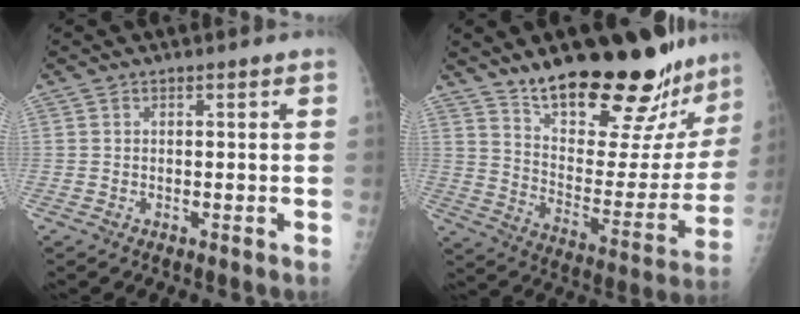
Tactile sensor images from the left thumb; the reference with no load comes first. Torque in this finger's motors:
{"motor_torque": [0.47, 0.47, 1.40, -1.36, 0.27]}